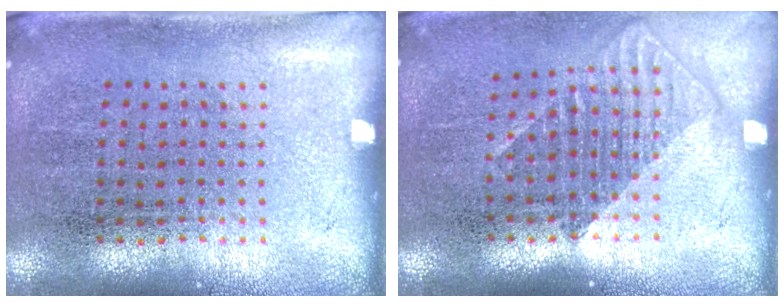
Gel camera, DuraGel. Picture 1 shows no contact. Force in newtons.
{"total": 1.3, "press": 1.1, "slide": 0.7}